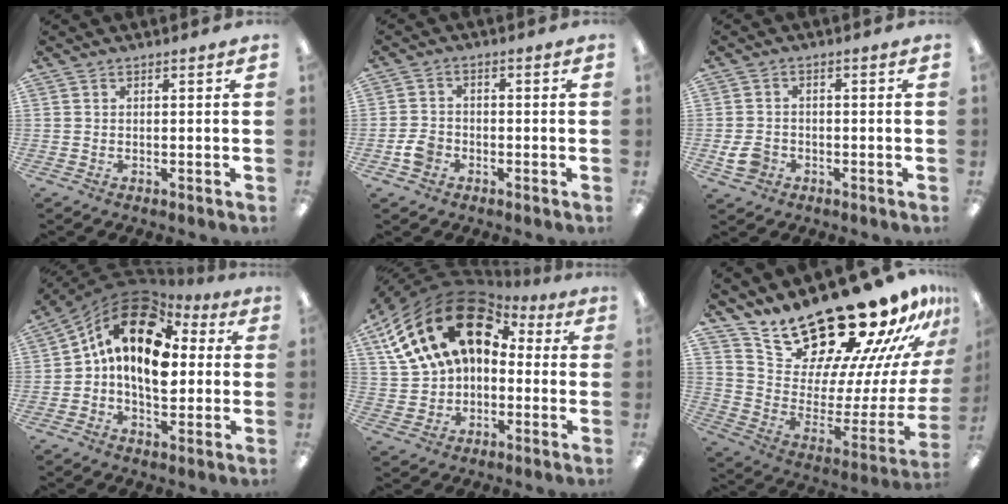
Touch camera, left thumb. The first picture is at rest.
{"total": 4.3, "force": [-2.0, 3.2, 2.0], "torque": [-0.044, 0.006, -0.038]}
{"total": 4.8, "force": [-2.1, 3.5, 2.5], "torque": [-0.050, 0.008, -0.037]}
{"total": 16.6, "force": [3.8, 10.2, 12.5], "torque": [-0.252, -0.014, 0.060]}
{"total": 21.1, "force": [7.4, 14.8, 13.1], "torque": [-0.264, -0.021, 0.130]}
{"total": 24.2, "force": [21.8, 6.8, 8.1], "torque": [-0.123, -0.180, 0.383]}